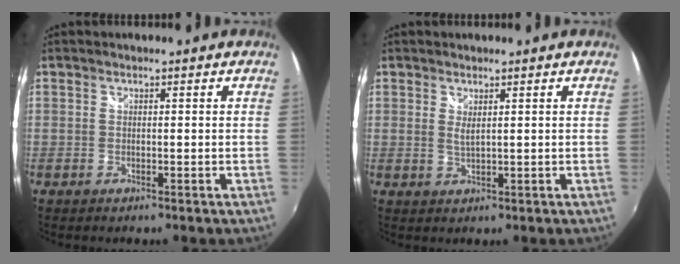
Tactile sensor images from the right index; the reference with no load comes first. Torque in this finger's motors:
{"motor_torque": [0.49, -0.02, 0.23, 0.02]}